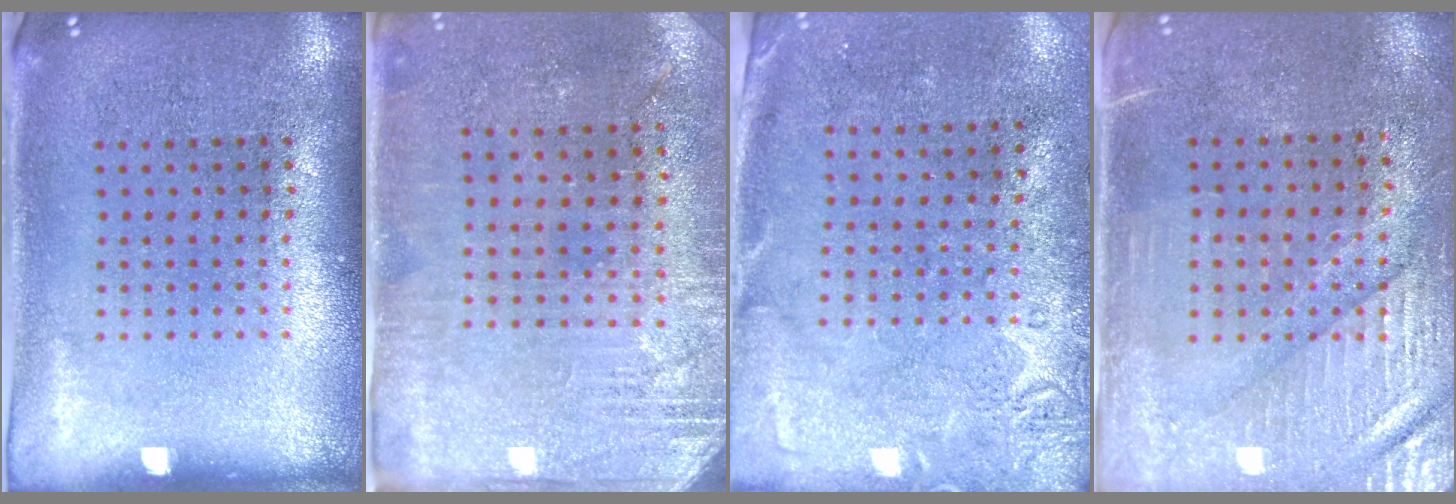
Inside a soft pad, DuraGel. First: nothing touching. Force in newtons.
{"total": 2.8, "press": 2.6, "slide": 1.0}
{"total": 2.7, "press": 2.2, "slide": 1.7}
{"total": 3.4, "press": 3.0, "slide": 1.7}